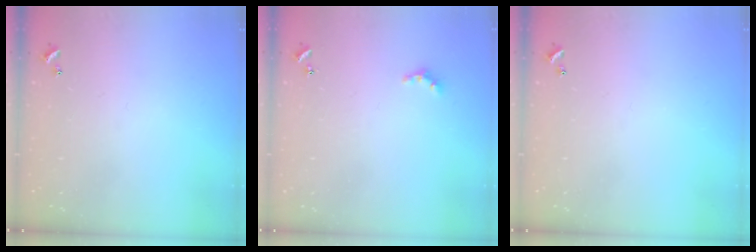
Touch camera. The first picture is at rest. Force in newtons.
{"total": 3.6, "press": 3.6, "slide": 0.6}
{"total": 0.0}